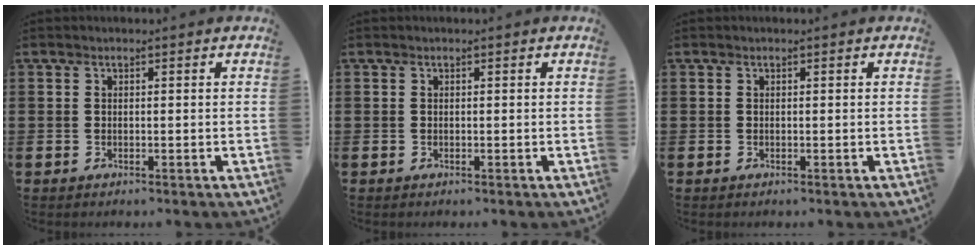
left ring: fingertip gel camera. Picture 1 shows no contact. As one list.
[{"total": 0.0}, {"total": 0.0}]